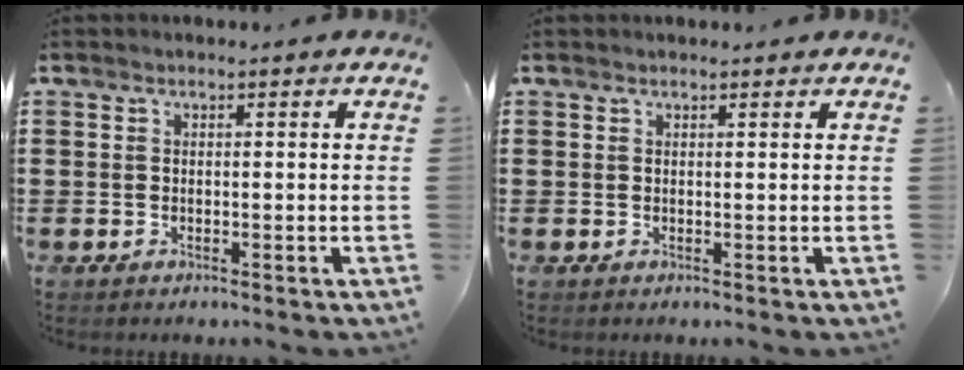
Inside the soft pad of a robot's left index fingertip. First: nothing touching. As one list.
[{"total": 0.5, "force": [0.5, 0.2, 0.2], "torque": [-0.005, 0.002, 0.009]}]